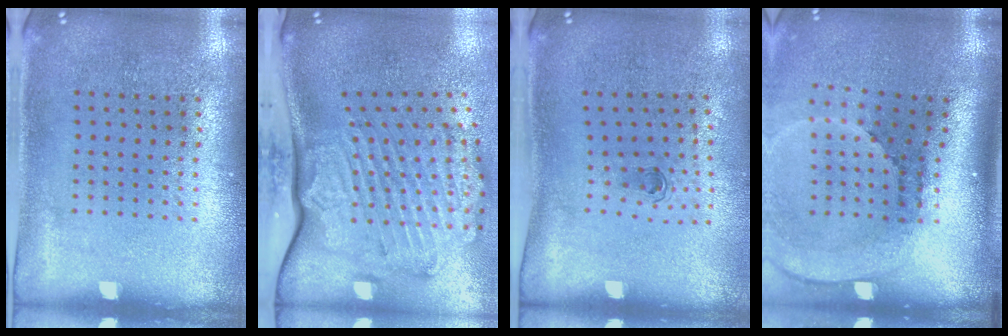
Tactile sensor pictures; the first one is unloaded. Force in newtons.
{"total": 3.5, "press": 2.4, "slide": 2.5}
{"total": 0.6, "press": 0.3, "slide": 0.5}
{"total": 2.6, "press": 1.8, "slide": 1.8}